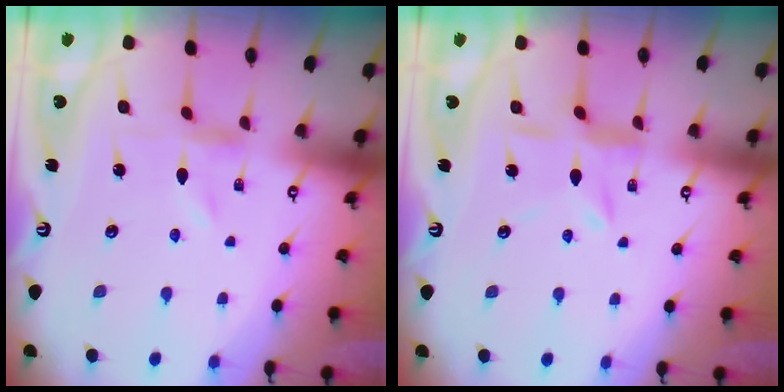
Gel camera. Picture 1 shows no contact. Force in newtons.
{"total": 6.5, "press": 6.5, "slide": 0.6}